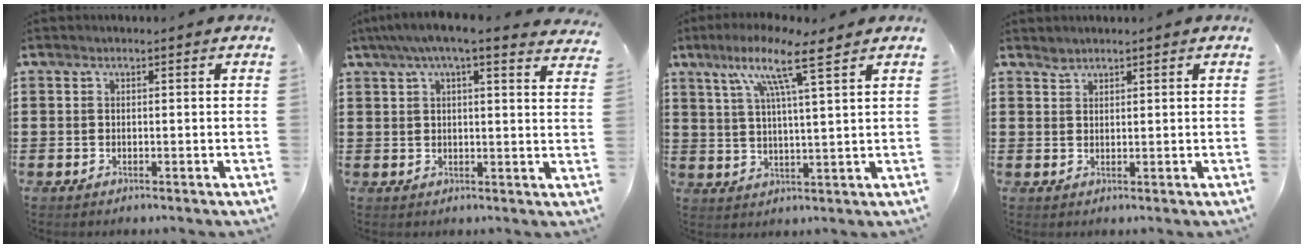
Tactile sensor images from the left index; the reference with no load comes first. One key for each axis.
{"total": 5.3, "fx": 4.3, "fy": 0.2, "fz": 3.2, "tx": -0.075, "ty": -0.010, "tz": 0.073}
{"total": 9.1, "fx": 5.9, "fy": 0.3, "fz": 7.0, "tx": -0.143, "ty": -0.010, "tz": 0.098}
{"total": 1.5, "fx": 1.4, "fy": 0.4, "fz": 0.1, "tx": -0.006, "ty": -0.001, "tz": 0.028}